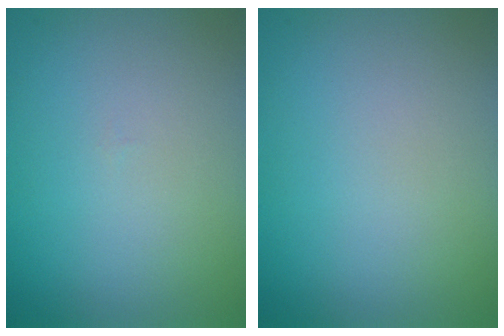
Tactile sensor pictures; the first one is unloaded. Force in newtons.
{"total": 0.0}